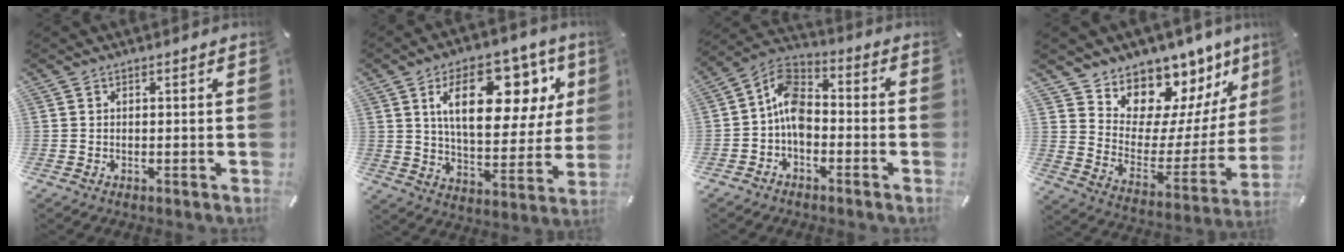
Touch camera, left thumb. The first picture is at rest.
{"total": 20.4, "force": [9.2, 10.7, 14.8], "torque": [-0.224, -0.028, 0.148]}
{"total": 8.9, "force": [-2.4, 6.0, 6.0], "torque": [-0.130, 0.012, -0.048]}
{"total": 11.1, "force": [9.9, 4.9, -1.1], "torque": [0.006, -0.137, 0.173]}